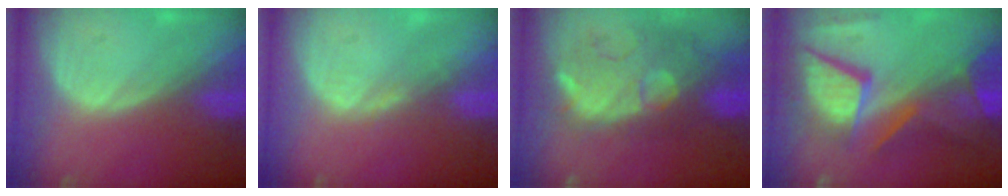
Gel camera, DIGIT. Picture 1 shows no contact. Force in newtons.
{"total": 1.1, "press": 1.1, "slide": 0.2}
{"total": 11.3, "press": 10.5, "slide": 4.2}
{"total": 12.4, "press": 10.2, "slide": 7.0}